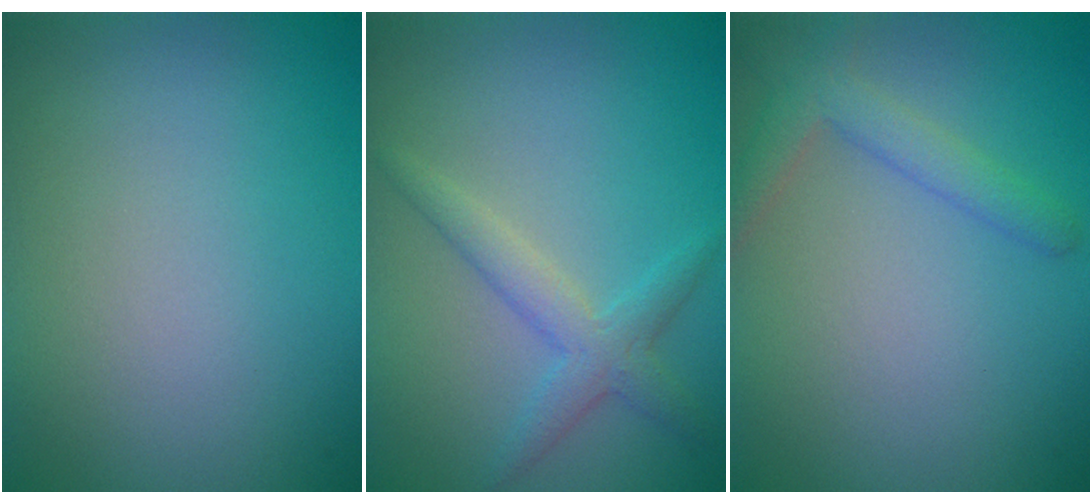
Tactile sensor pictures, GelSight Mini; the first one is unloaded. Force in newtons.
{"total": 2.6, "press": 2.6, "slide": 0.1}
{"total": 2.6, "press": 2.6, "slide": 0.2}